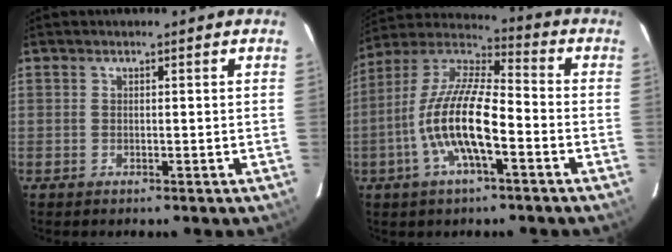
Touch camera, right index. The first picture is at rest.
{"total": 15.1, "force": [-4.9, 4.2, 13.6], "torque": [-0.270, -0.002, -0.099]}